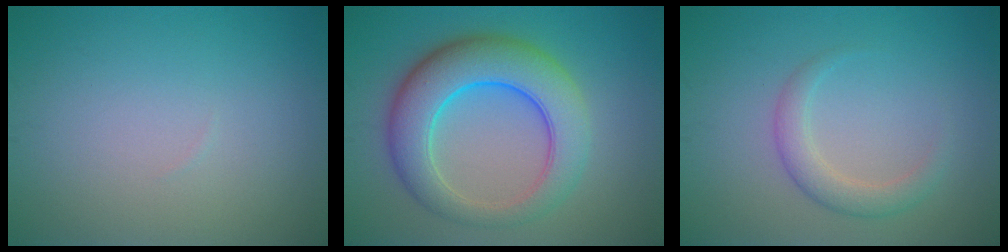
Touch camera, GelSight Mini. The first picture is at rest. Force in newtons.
{"total": 8.2, "press": 8.2, "slide": 0.1}
{"total": 2.5, "press": 2.5, "slide": 0.2}